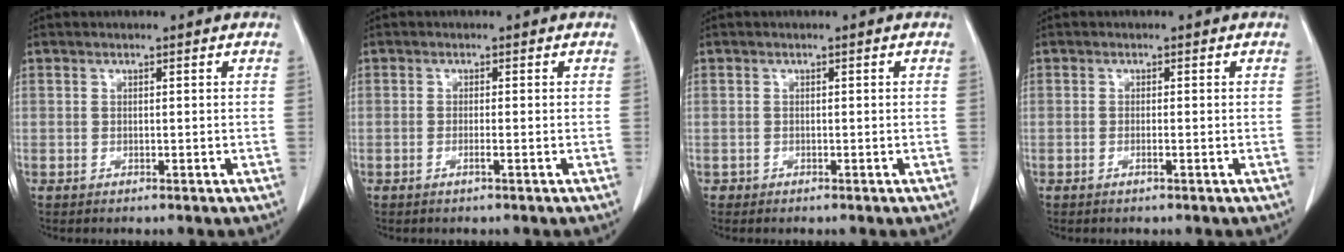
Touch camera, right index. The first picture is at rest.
{"total": 0.9, "force": [-0.5, -0.1, 0.8], "torque": [-0.017, 0.000, -0.008]}
{"total": 0.6, "force": [-0.2, 0.5, -0.2], "torque": [0.000, 0.005, -0.005]}
{"total": 0.7, "force": [-0.3, 0.0, 0.6], "torque": [-0.013, 0.000, -0.005]}